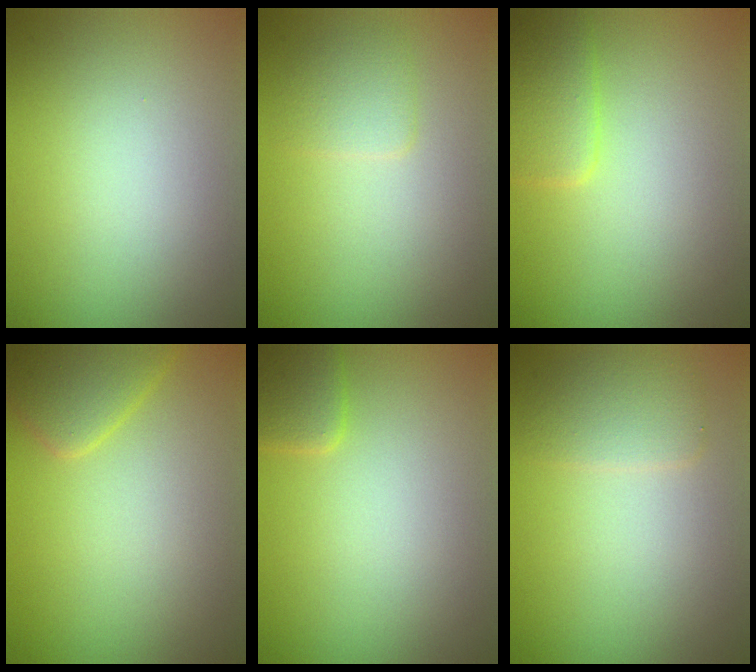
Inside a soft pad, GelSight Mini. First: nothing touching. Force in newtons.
{"total": 1.4, "press": 1.4, "slide": 0.1}
{"total": 2.6, "press": 2.5, "slide": 0.3}
{"total": 2.7, "press": 2.7, "slide": 0.2}
{"total": 2.1, "press": 2.1, "slide": 0.1}
{"total": 2.0, "press": 2.0, "slide": 0.2}